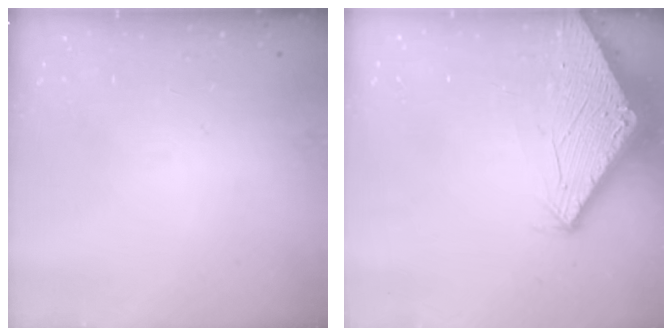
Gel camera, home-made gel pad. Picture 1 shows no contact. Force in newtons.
{"total": 2.8, "press": 2.8, "slide": 0.2}